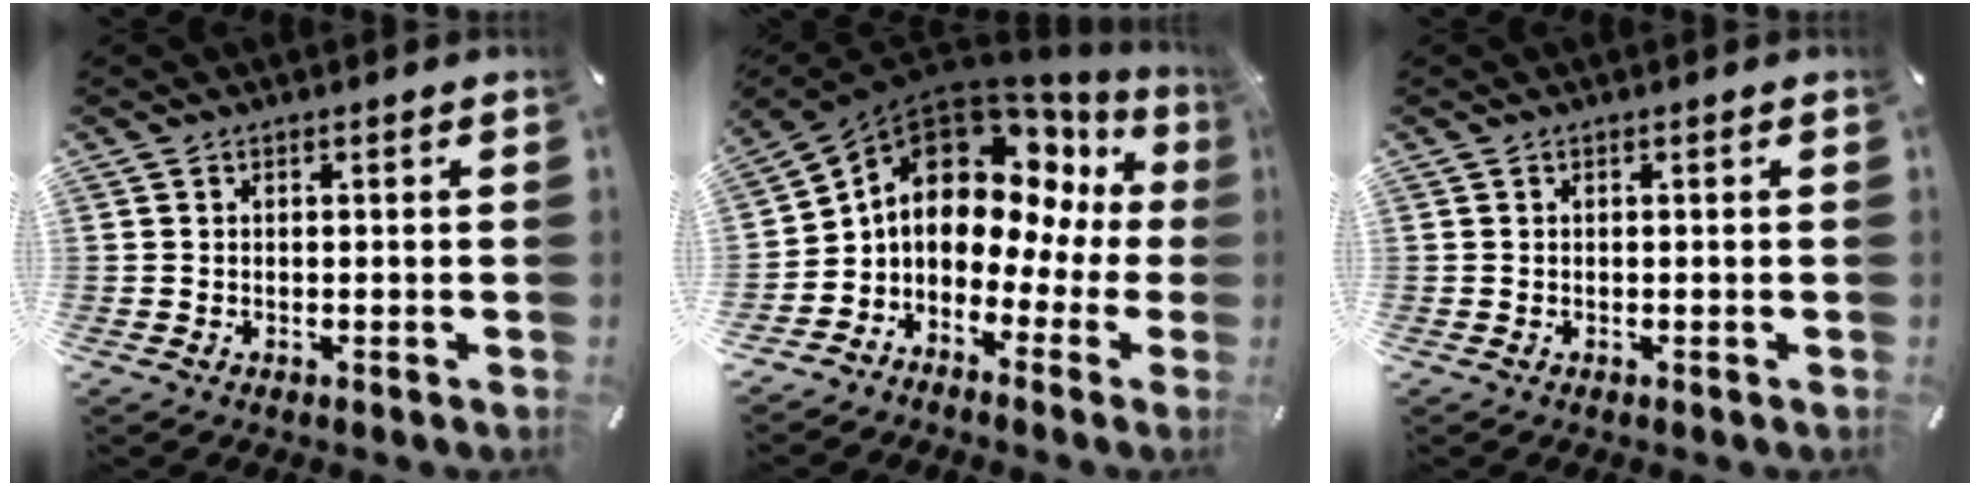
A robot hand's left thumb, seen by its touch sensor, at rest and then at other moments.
{"total": 12.4, "force": [4.6, 9.3, 6.8], "torque": [-0.123, -0.040, 0.075]}
{"total": 0.0}